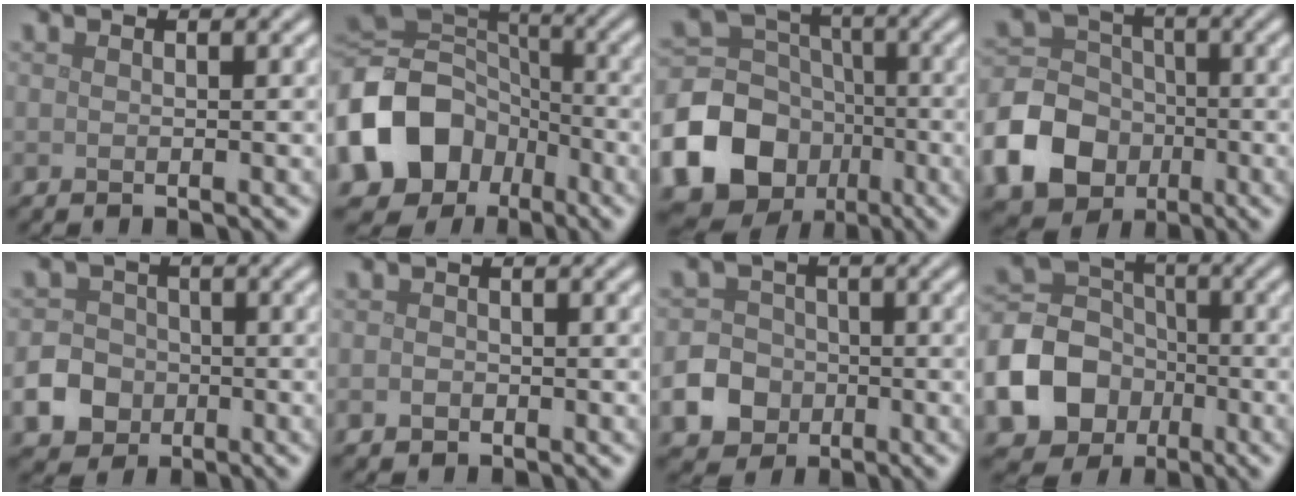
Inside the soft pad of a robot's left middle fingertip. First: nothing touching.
{"total": 14.1, "force": [-5.4, 11.2, 6.6], "torque": [-0.169, -0.020, -0.114]}
{"total": 15.0, "force": [-6.2, 12.7, 5.0], "torque": [-0.124, -0.050, -0.126]}
{"total": 11.7, "force": [-4.7, 9.9, 4.2], "torque": [-0.102, -0.036, -0.109]}
{"total": 4.6, "force": [-1.8, 3.9, 1.5], "torque": [-0.023, -0.002, -0.049]}
{"total": 0.9, "force": [-0.4, 0.7, 0.3], "torque": [-0.006, -0.001, -0.010]}
{"total": 5.3, "force": [-2.3, 4.6, 1.6], "torque": [-0.022, -0.007, -0.061]}
{"total": 9.7, "force": [-3.6, 8.1, 3.9], "torque": [-0.102, -0.008, -0.085]}